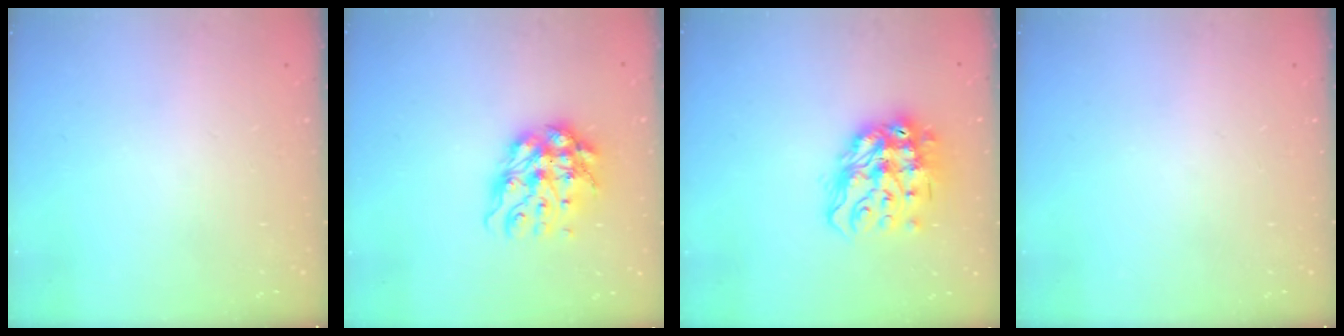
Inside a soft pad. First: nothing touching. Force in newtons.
{"total": 12.1, "press": 12.0, "slide": 1.3}
{"total": 16.9, "press": 16.9, "slide": 1.5}
{"total": 0.0}